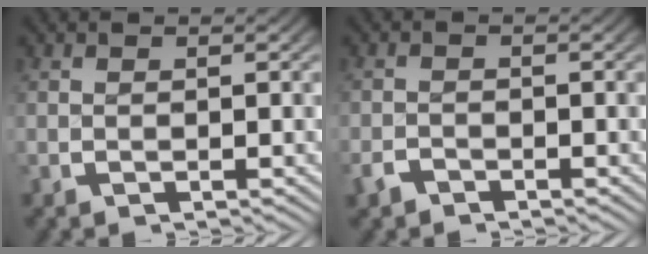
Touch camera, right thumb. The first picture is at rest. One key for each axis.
{"total": 1.7, "fx": -1.6, "fy": 0.4, "fz": -0.4, "tx": 0.007, "ty": -0.006, "tz": -0.030}